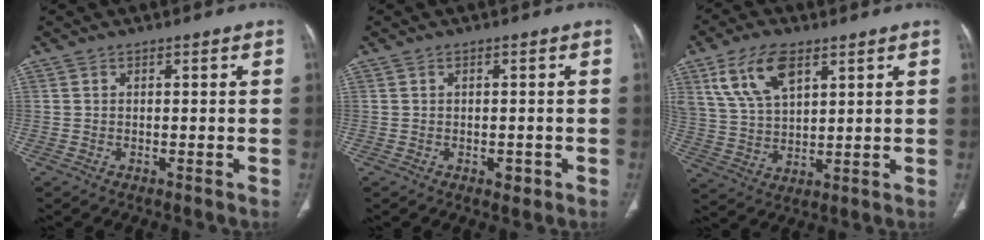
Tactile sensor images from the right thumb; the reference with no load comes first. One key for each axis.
{"total": 1.8, "fx": -0.6, "fy": 1.1, "fz": 1.2, "tx": -0.008, "ty": 0.001, "tz": -0.004}
{"total": 11.6, "fx": 6.0, "fy": 5.9, "fz": 8.0, "tx": -0.150, "ty": -0.015, "tz": 0.125}